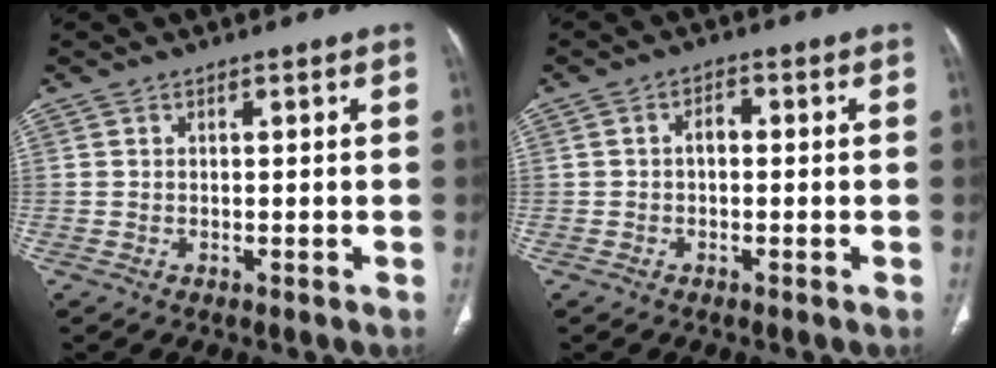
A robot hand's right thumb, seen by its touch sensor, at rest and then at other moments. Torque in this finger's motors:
{"motor_torque": [-0.07, 0.19, 0.48, 0.08, -0.02]}